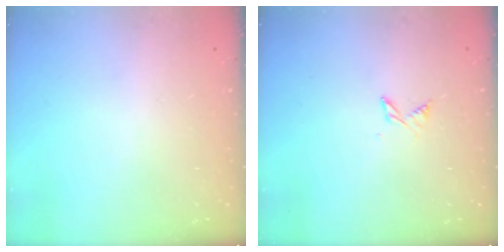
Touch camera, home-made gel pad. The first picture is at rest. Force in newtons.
{"total": 3.6, "press": 3.6, "slide": 0.5}